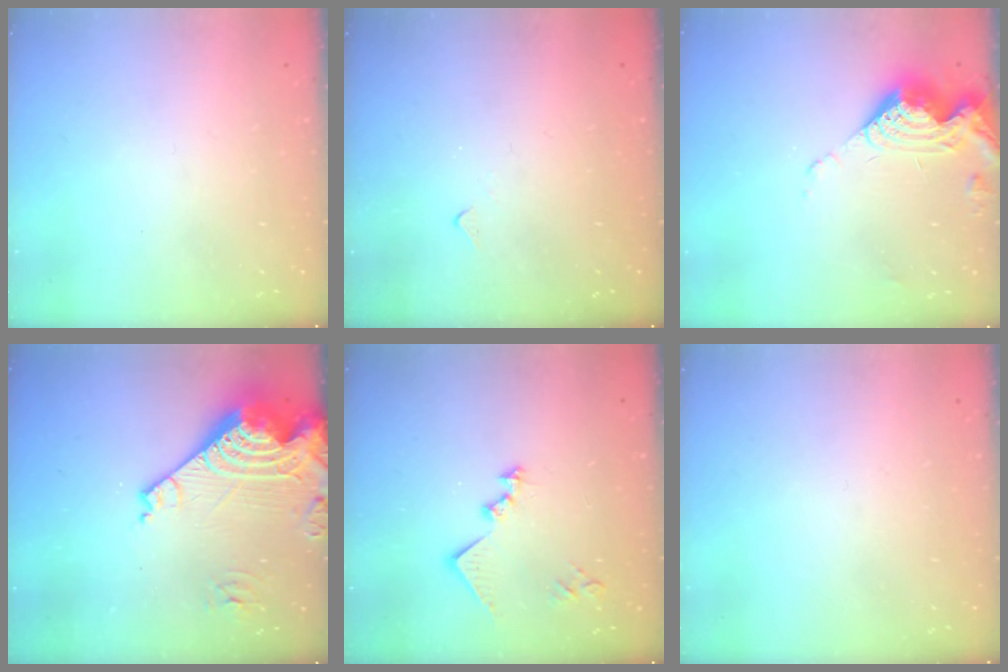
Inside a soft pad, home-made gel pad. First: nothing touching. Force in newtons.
{"total": 4.2, "press": 4.2, "slide": 0.5}
{"total": 9.5, "press": 9.5, "slide": 0.8}
{"total": 15.7, "press": 15.7, "slide": 1.4}
{"total": 11.3, "press": 11.3, "slide": 0.9}
{"total": 0.0}